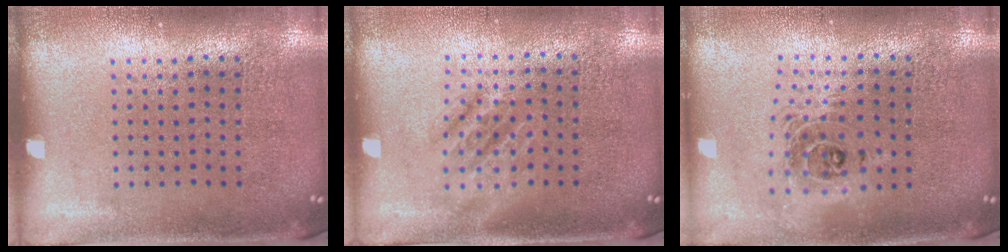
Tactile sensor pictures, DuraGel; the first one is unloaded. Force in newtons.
{"total": 1.2, "press": 1.1, "slide": 0.5}
{"total": 1.9, "press": 1.4, "slide": 1.2}